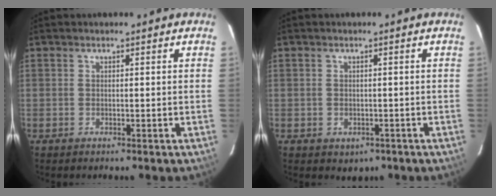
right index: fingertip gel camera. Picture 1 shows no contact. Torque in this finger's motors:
{"motor_torque": [0.48, -0.68, 0.05, 0.00]}